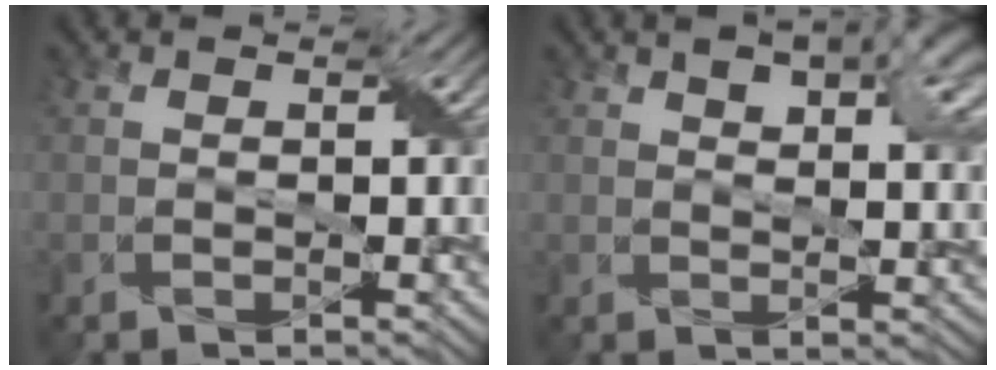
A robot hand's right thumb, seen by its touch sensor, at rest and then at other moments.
{"total": 10.0, "force": [4.9, 4.2, 7.6], "torque": [-0.110, 0.018, 0.072]}